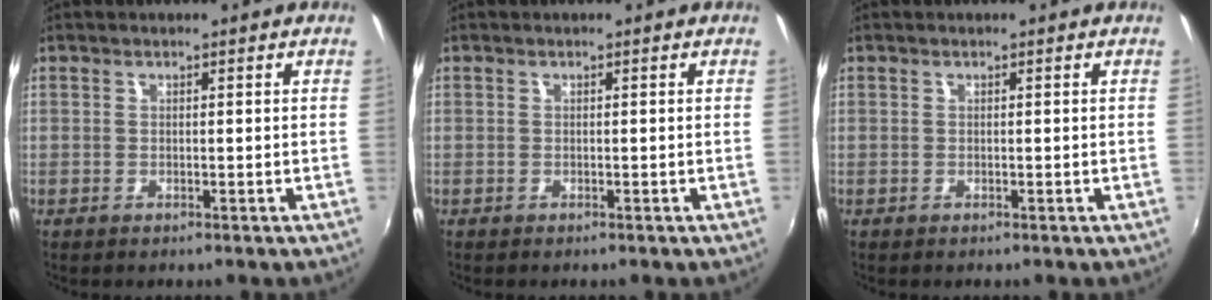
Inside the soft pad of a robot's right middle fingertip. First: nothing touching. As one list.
[{"total": 0.0}, {"total": 0.0}]